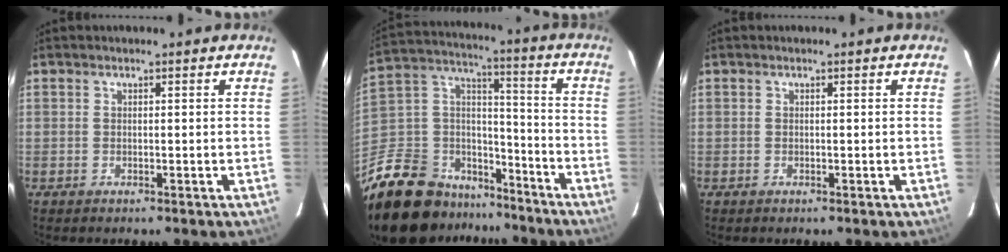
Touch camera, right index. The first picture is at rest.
{"total": 22.0, "force": [-16.7, 12.0, 7.8], "torque": [-0.196, 0.052, -0.263]}
{"total": 0.0}